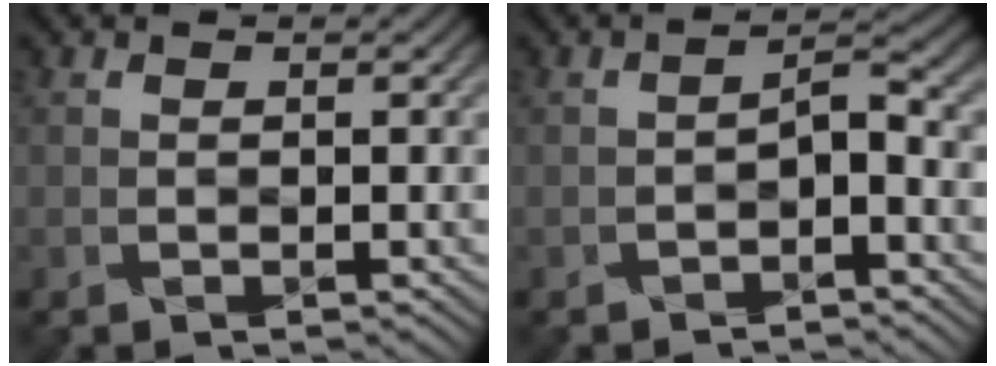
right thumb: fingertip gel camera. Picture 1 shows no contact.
{"total": 2.1, "force": [-1.5, 0.5, 1.4], "torque": [-0.024, 0.011, -0.029]}